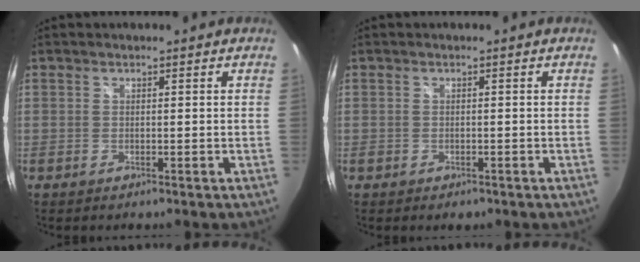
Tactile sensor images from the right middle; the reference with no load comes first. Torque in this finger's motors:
{"motor_torque": [0.25, -0.33, 0.00, 0.02]}